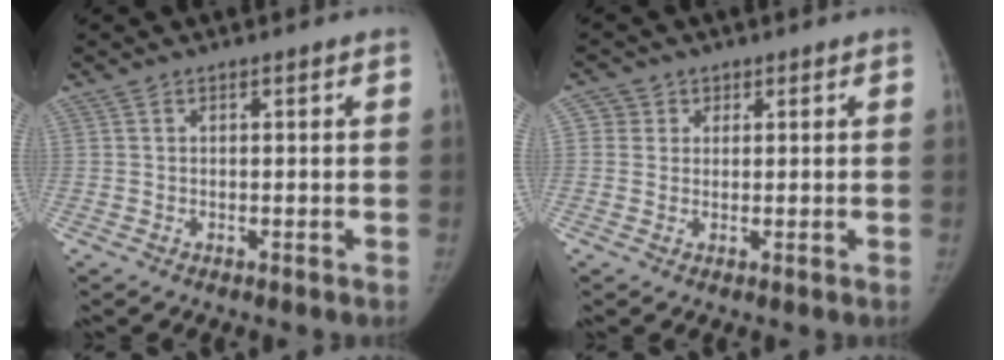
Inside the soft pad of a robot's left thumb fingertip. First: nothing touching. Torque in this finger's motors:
{"motor_torque": [-0.20, 0.74, -0.16, 0.08, 0.00]}